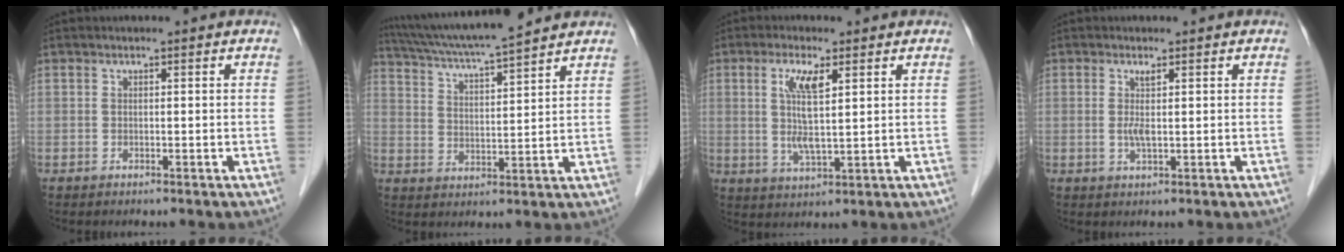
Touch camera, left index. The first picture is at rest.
{"total": 14.1, "force": [12.6, -0.1, 6.4], "torque": [-0.122, 0.023, 0.205]}
{"total": 6.4, "force": [1.9, 0.8, 6.1], "torque": [-0.124, -0.002, 0.040]}
{"total": 2.2, "force": [0.3, 0.2, 2.2], "torque": [-0.049, 0.000, 0.010]}